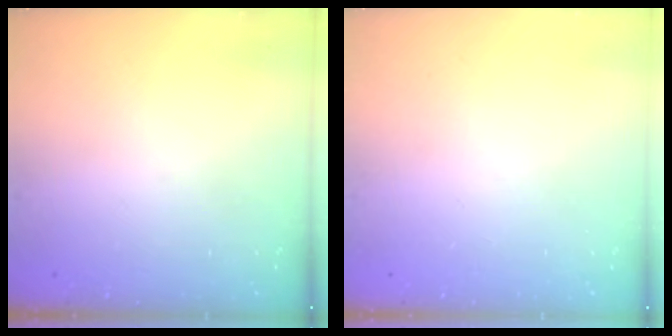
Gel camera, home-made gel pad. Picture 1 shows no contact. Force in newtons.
{"total": 0.0}